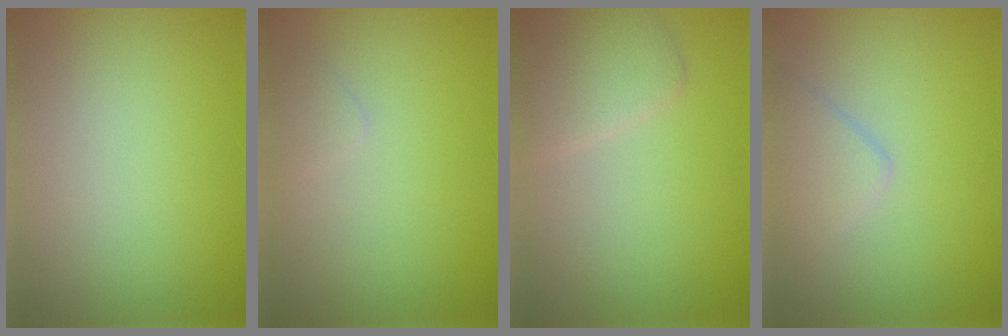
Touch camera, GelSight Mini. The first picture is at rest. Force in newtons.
{"total": 0.7, "press": 0.7, "slide": 0.0}
{"total": 2.7, "press": 2.7, "slide": 0.1}
{"total": 2.1, "press": 2.1, "slide": 0.1}